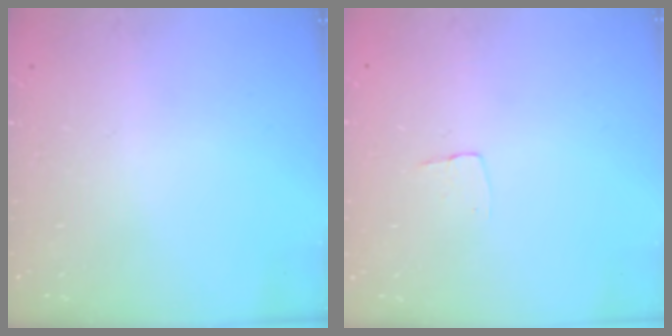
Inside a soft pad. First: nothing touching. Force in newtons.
{"total": 3.4, "press": 3.4, "slide": 0.2}